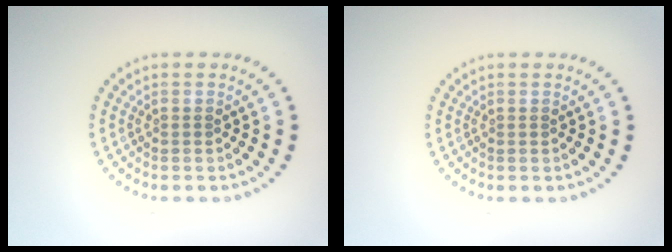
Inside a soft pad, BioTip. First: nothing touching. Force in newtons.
{"total": 0.0}